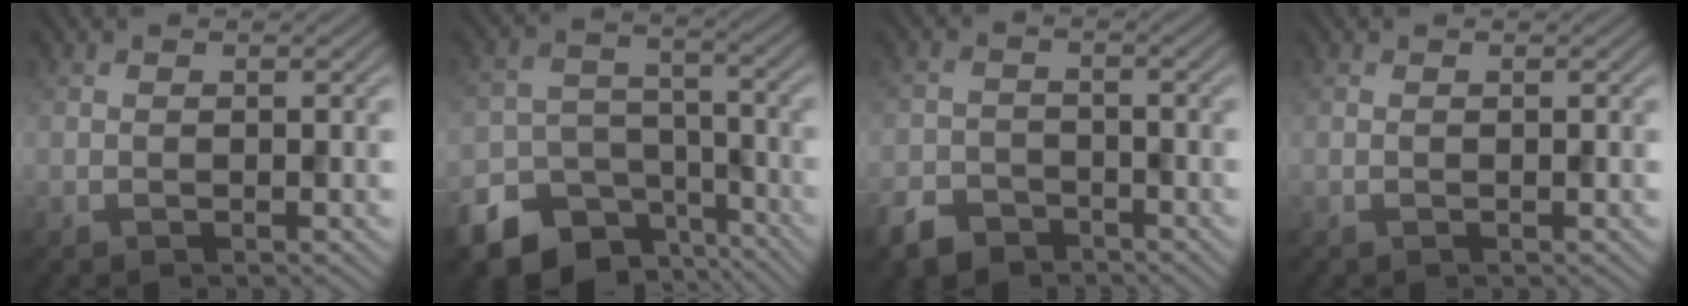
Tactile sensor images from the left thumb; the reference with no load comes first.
{"total": 12.7, "force": [-8.7, 8.3, 4.0], "torque": [-0.107, -0.032, -0.137]}
{"total": 4.2, "force": [-3.4, 2.3, 1.2], "torque": [-0.033, -0.003, -0.069]}
{"total": 0.0}